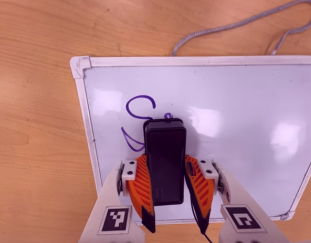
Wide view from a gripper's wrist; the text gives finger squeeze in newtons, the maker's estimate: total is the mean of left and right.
{"total": 13.1, "left": 13.1, "right": 13.1}